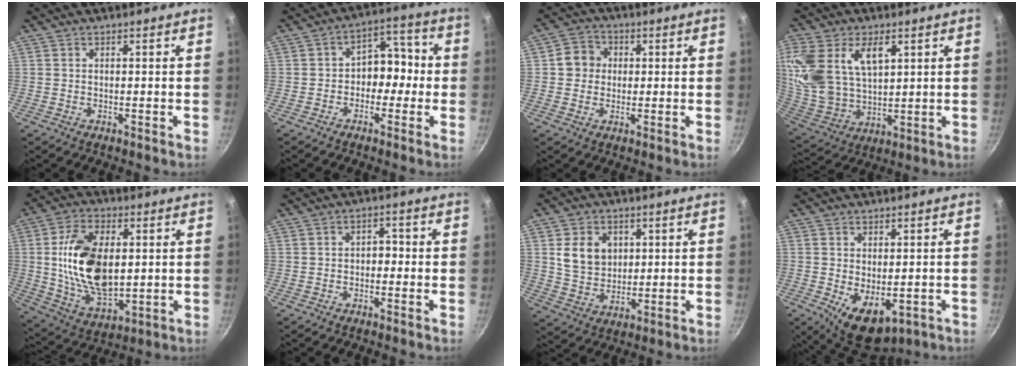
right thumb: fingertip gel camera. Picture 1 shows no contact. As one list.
[{"total": 8.5, "force": [-1.0, 6.0, 5.9], "torque": [-0.044, 0.040, -0.030]}, {"total": 5.8, "force": [0.5, 5.3, 2.2], "torque": [-0.017, 0.010, 0.000]}, {"total": 20.6, "force": [6.7, 12.6, 14.9], "torque": [-0.322, -0.008, 0.135]}, {"total": 18.1, "force": [1.9, 10.3, 14.8], "torque": [-0.257, -0.012, 0.045]}, {"total": 2.6, "force": [-0.5, 1.8, 1.7], "torque": [-0.007, 0.014, -0.017]}, {"total": 8.8, "force": [2.4, 7.1, 4.6], "torque": [-0.049, -0.014, 0.054]}, {"total": 9.5, "force": [-2.8, 5.4, 7.3], "torque": [-0.100, -0.005, -0.022]}]